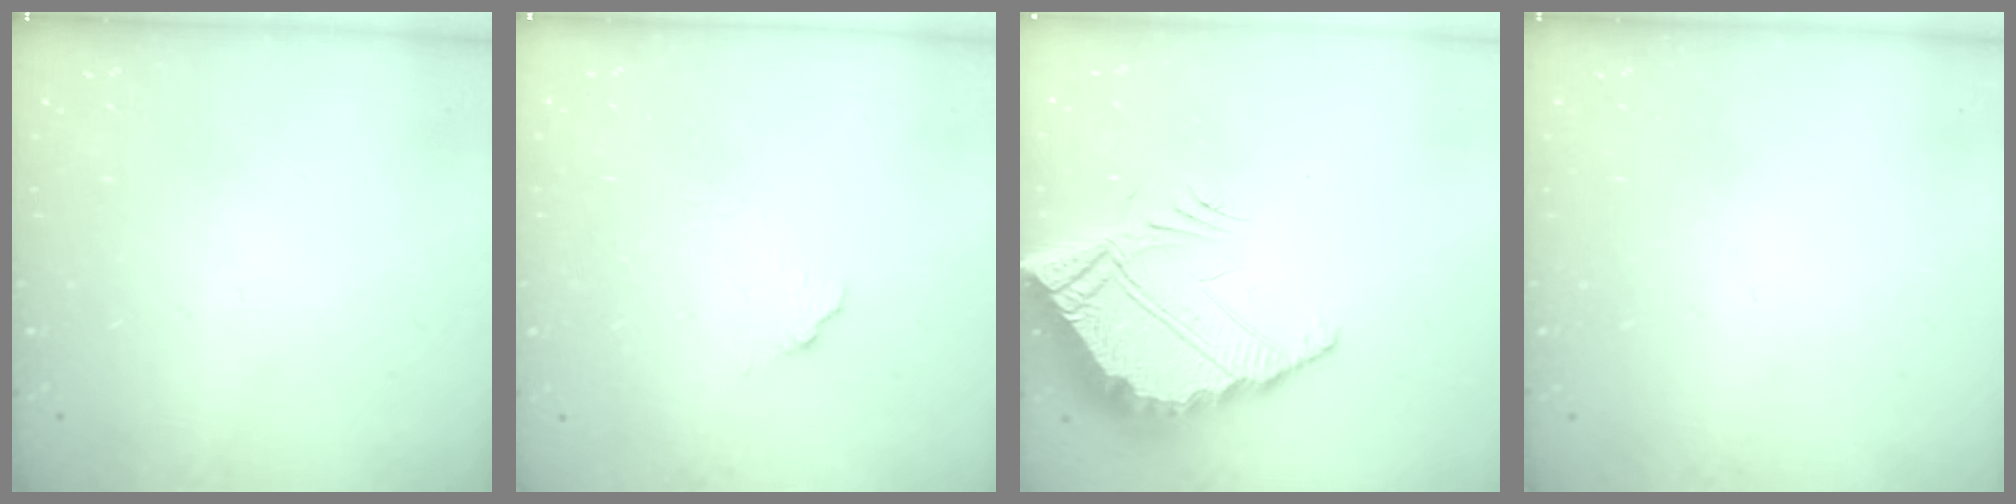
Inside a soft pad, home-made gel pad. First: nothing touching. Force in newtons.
{"total": 5.6, "press": 5.6, "slide": 0.4}
{"total": 10.2, "press": 10.2, "slide": 0.6}
{"total": 0.0}